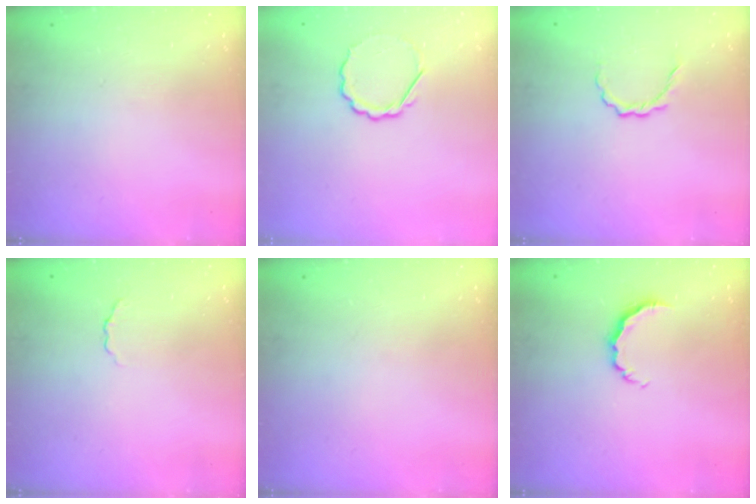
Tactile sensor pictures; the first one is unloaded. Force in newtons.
{"total": 4.9, "press": 4.7, "slide": 1.2}
{"total": 3.6, "press": 3.4, "slide": 1.2}
{"total": 1.7, "press": 1.6, "slide": 0.5}
{"total": 0.0}
{"total": 4.7, "press": 4.7, "slide": 0.6}